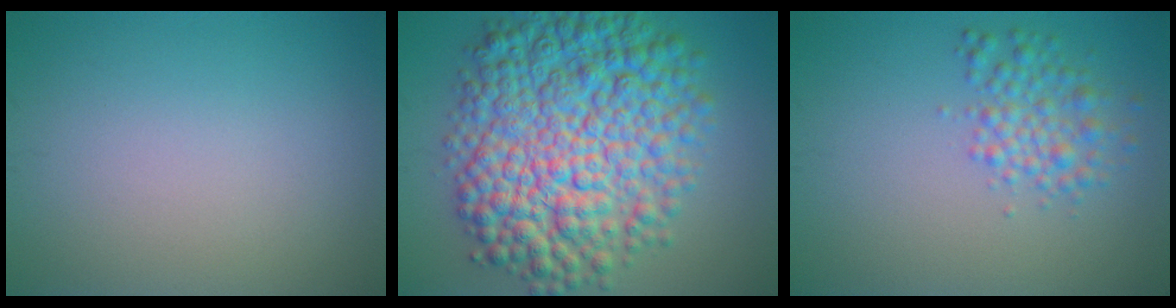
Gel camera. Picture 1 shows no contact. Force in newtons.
{"total": 13.0, "press": 13.0, "slide": 0.1}
{"total": 2.9, "press": 2.9, "slide": 0.0}